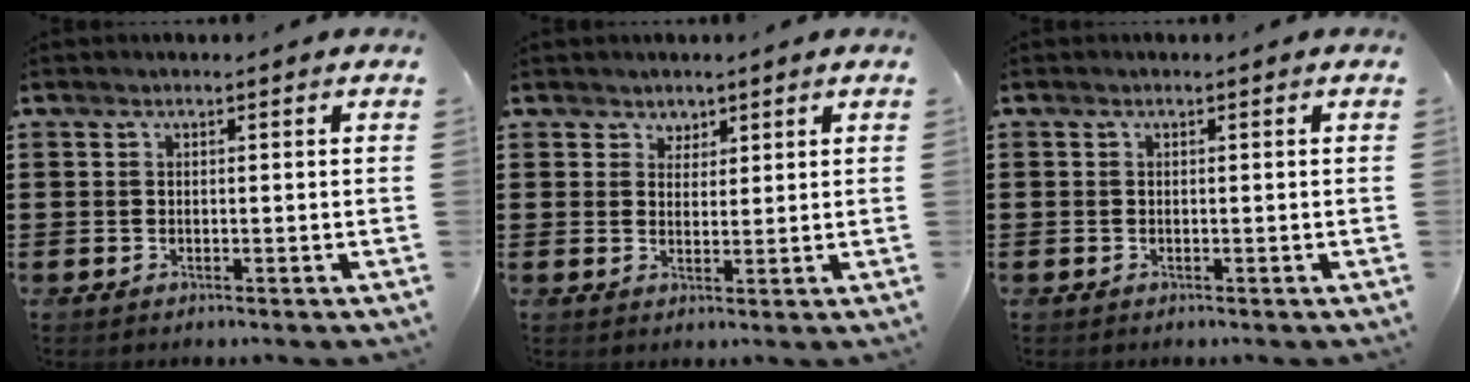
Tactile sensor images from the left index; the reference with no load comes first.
{"total": 2.0, "force": [1.4, 1.4, 0.0], "torque": [-0.007, 0.008, 0.026]}
{"total": 0.5, "force": [-0.2, 0.5, 0.0], "torque": [-0.001, 0.005, -0.005]}